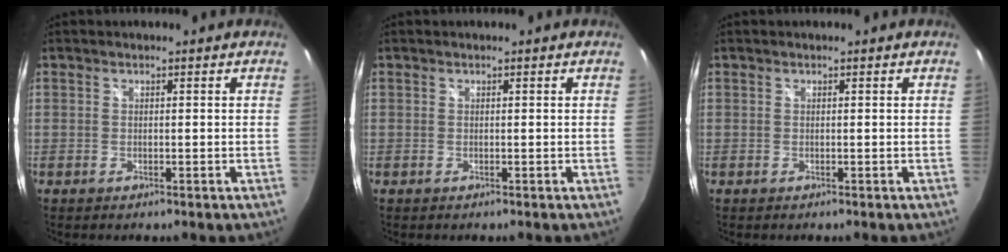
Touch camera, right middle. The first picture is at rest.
{"total": 0.0}
{"total": 0.0}